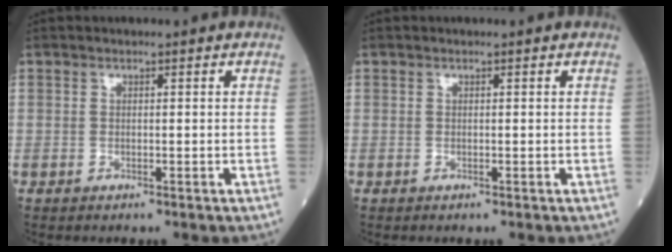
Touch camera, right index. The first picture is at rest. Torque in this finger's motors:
{"motor_torque": [-0.02, -0.07, 0.04, 0.01]}